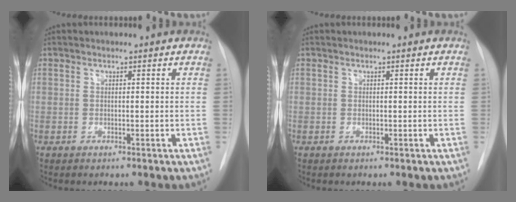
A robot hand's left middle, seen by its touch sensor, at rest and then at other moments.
{"total": 0.0}